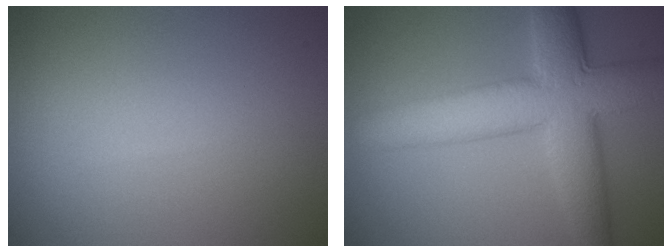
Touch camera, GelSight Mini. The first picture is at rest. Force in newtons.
{"total": 9.0, "press": 9.0, "slide": 0.2}